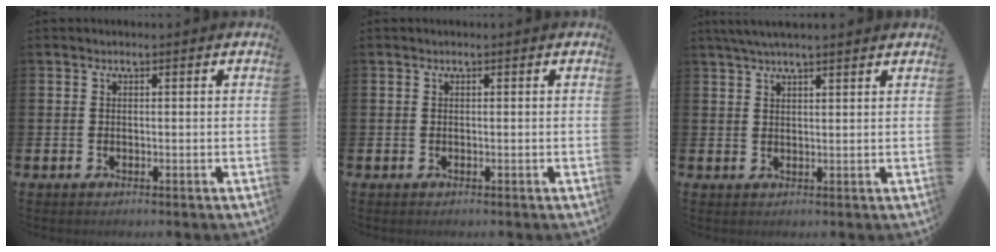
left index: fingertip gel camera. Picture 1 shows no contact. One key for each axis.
{"total": 0.0}
{"total": 3.3, "fx": 2.8, "fy": 0.3, "fz": 1.7, "tx": -0.040, "ty": -0.001, "tz": 0.052}